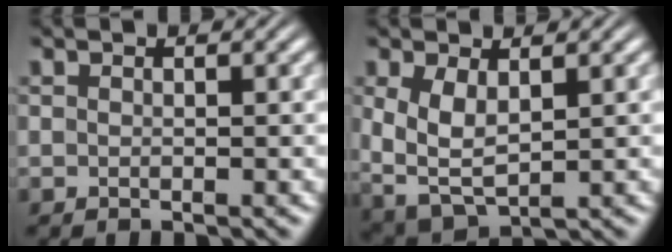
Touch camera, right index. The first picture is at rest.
{"total": 6.1, "force": [-0.2, 4.8, 3.9], "torque": [-0.109, -0.035, 0.014]}